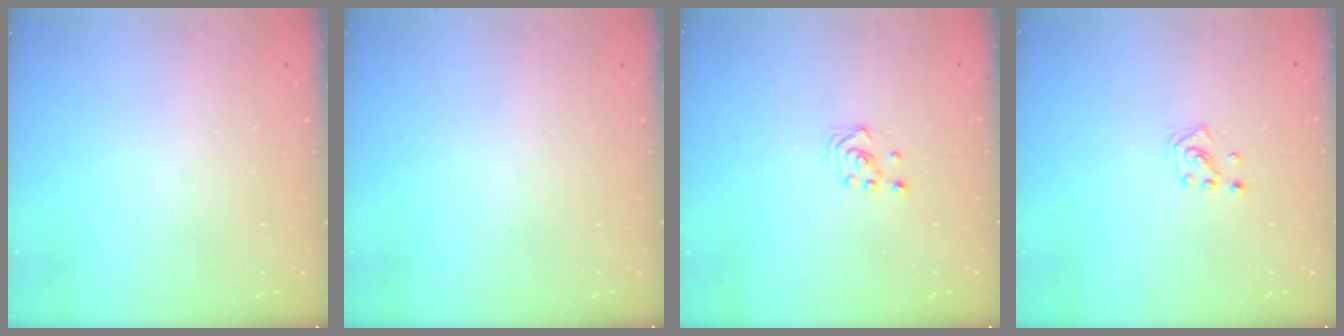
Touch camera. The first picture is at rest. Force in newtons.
{"total": 0.0}
{"total": 2.7, "press": 2.4, "slide": 1.2}
{"total": 1.3, "press": 1.3, "slide": 0.1}